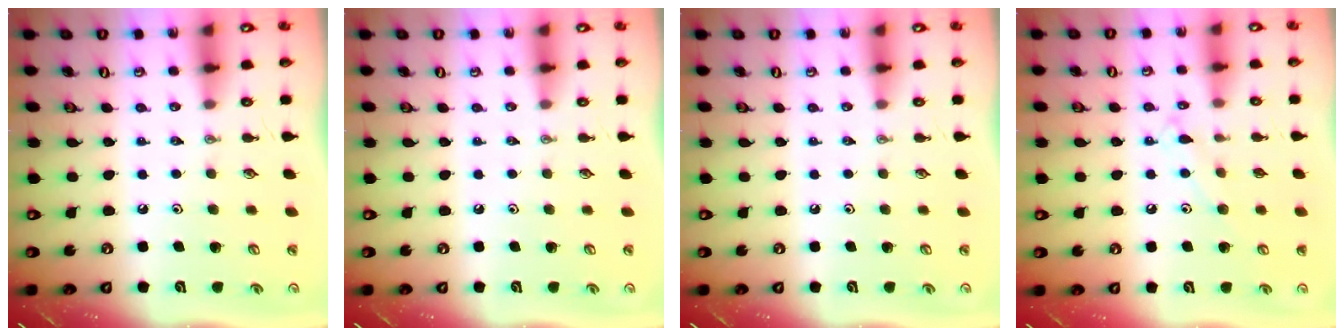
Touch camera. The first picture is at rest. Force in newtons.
{"total": 0.0}
{"total": 0.0}
{"total": 8.4, "press": 8.3, "slide": 0.6}